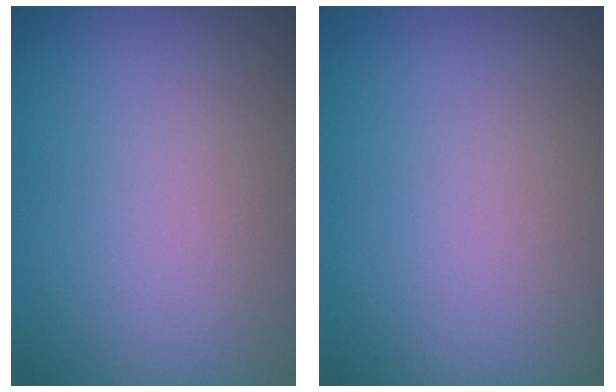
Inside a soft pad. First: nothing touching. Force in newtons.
{"total": 0.0}